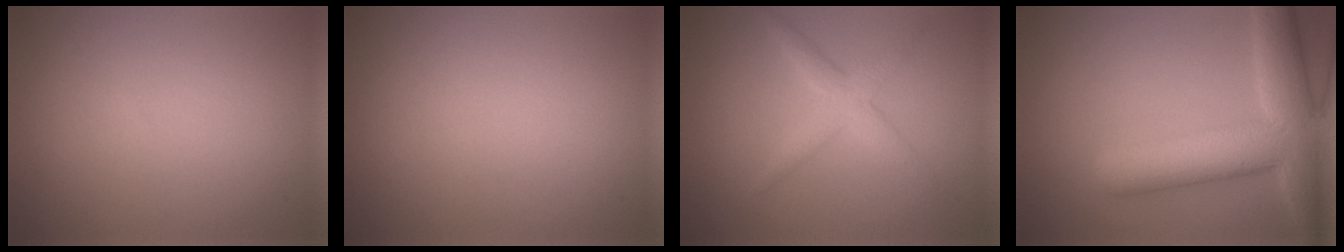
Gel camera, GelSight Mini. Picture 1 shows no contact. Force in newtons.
{"total": 0.0}
{"total": 2.4, "press": 2.4, "slide": 0.1}
{"total": 9.2, "press": 9.2, "slide": 0.5}